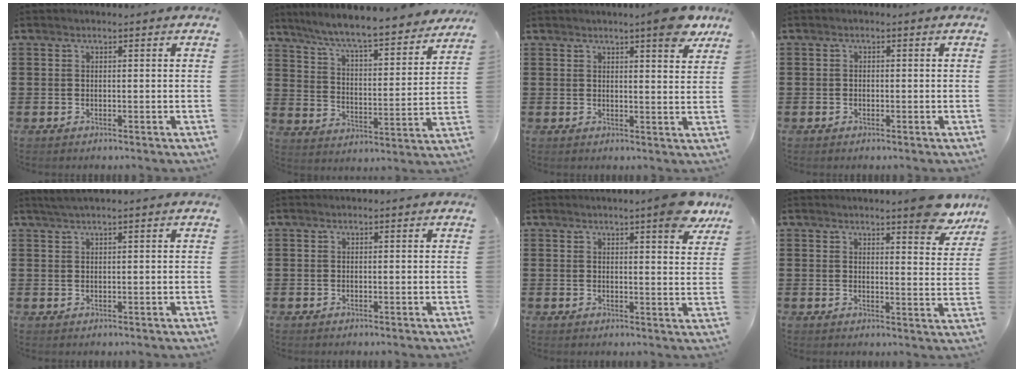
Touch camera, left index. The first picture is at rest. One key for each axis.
{"total": 7.1, "fx": 6.5, "fy": -0.4, "fz": 2.8, "tx": -0.083, "ty": -0.051, "tz": 0.106}
{"total": 6.9, "fx": 5.4, "fy": 0.6, "fz": 4.2, "tx": -0.058, "ty": -0.023, "tz": 0.089}
{"total": 0.7, "fx": -0.4, "fy": 0.5, "fz": 0.2, "tx": -0.008, "ty": -0.001, "tz": -0.009}
{"total": 1.3, "fx": 0.8, "fy": -0.1, "fz": 0.9, "tx": -0.017, "ty": 0.000, "tz": 0.016}
{"total": 0.0}
{"total": 7.0, "fx": 5.4, "fy": 0.5, "fz": 4.4, "tx": -0.061, "ty": -0.025, "tz": 0.089}
{"total": 6.6, "fx": 5.7, "fy": 0.6, "fz": 3.3, "tx": -0.041, "ty": -0.031, "tz": 0.095}